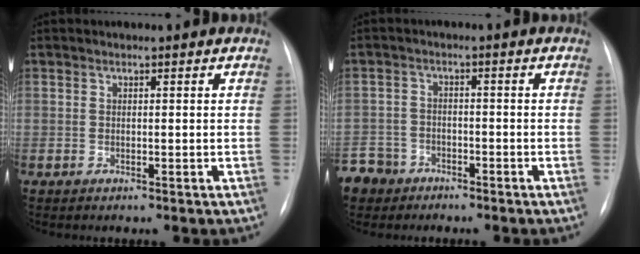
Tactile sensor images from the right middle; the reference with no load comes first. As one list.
[{"total": 6.8, "force": [-5.0, 4.7, 0.2], "torque": [-0.009, 0.002, -0.092]}]